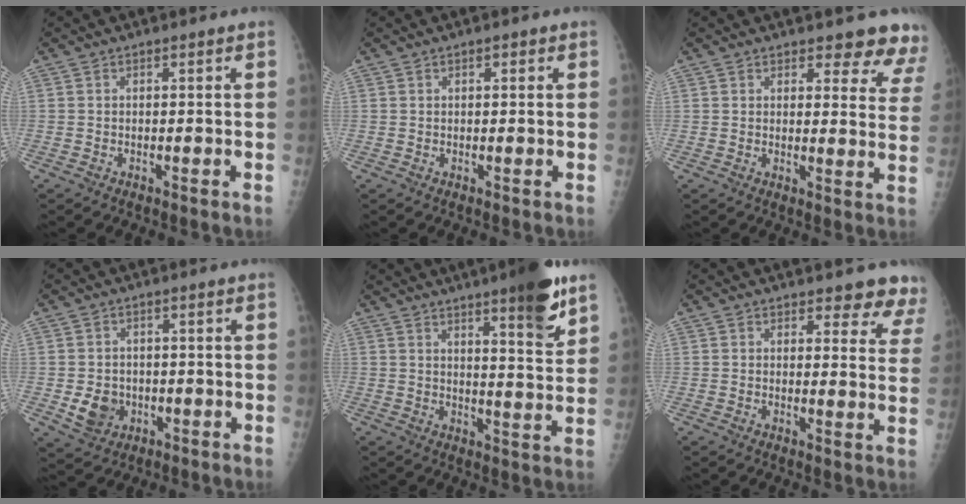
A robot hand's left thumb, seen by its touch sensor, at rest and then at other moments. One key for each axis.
{"total": 1.1, "fx": 0.5, "fy": 0.7, "fz": 0.7, "tx": -0.002, "ty": 0.000, "tz": 0.006}
{"total": 9.4, "fx": 8.6, "fy": 3.6, "fz": 1.7, "tx": 0.032, "ty": -0.055, "tz": 0.069}
{"total": 5.6, "fx": -1.3, "fy": 4.8, "fz": 2.6, "tx": -0.022, "ty": 0.005, "tz": -0.010}
{"total": 11.9, "fx": 7.4, "fy": 1.9, "fz": 9.1, "tx": -0.110, "ty": -0.043, "tz": 0.101}
{"total": 8.3, "fx": 7.5, "fy": 3.4, "fz": 1.4, "tx": 0.036, "ty": -0.044, "tz": 0.057}